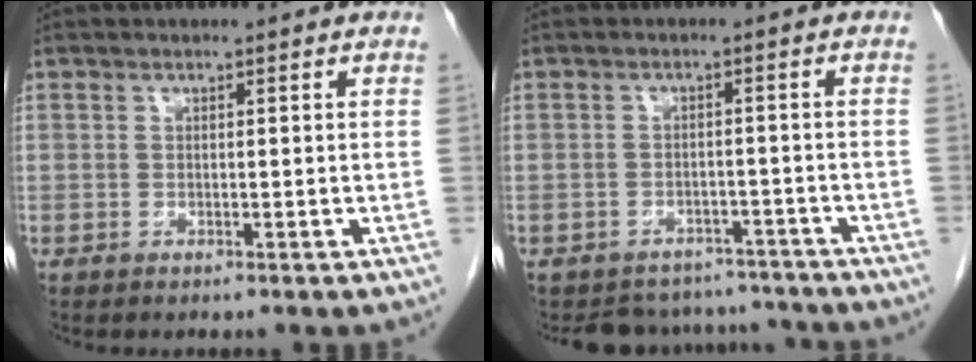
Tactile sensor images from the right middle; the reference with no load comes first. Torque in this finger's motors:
{"motor_torque": [0.66, -0.64, 0.04, 0.02]}